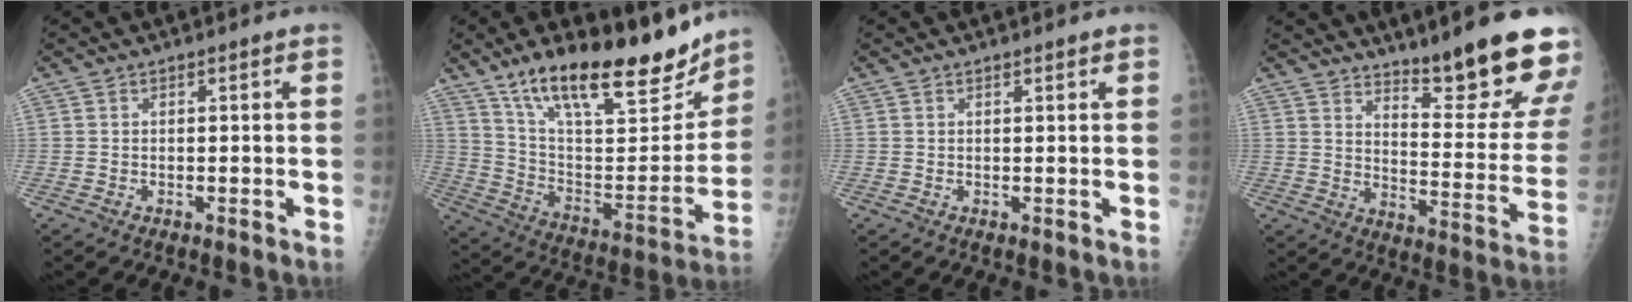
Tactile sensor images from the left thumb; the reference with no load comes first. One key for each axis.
{"total": 26.7, "fx": 19.0, "fy": 8.7, "fz": 16.7, "tx": -0.228, "ty": -0.072, "tz": 0.312}
{"total": 0.7, "fx": 0.6, "fy": 0.1, "fz": 0.3, "tx": -0.007, "ty": -0.004, "tz": 0.010}
{"total": 19.3, "fx": 14.7, "fy": 3.5, "fz": 12.0, "tx": -0.132, "ty": -0.114, "tz": 0.206}